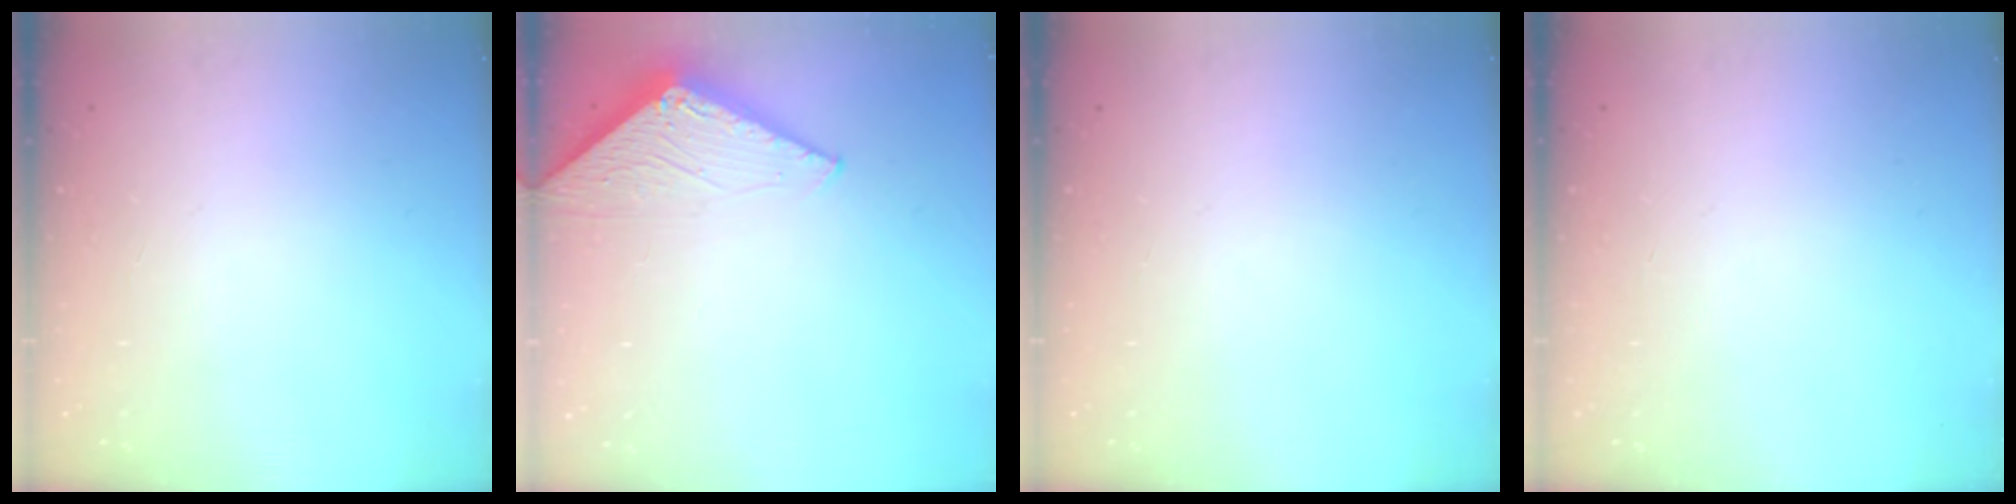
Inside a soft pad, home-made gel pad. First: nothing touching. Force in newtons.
{"total": 3.0, "press": 3.0, "slide": 0.2}
{"total": 0.0}
{"total": 0.0}